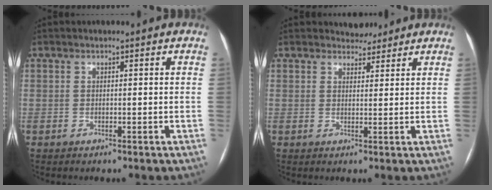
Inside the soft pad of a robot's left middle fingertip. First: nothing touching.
{"total": 2.7, "force": [2.5, 1.1, 0.0], "torque": [0.002, -0.001, 0.036]}